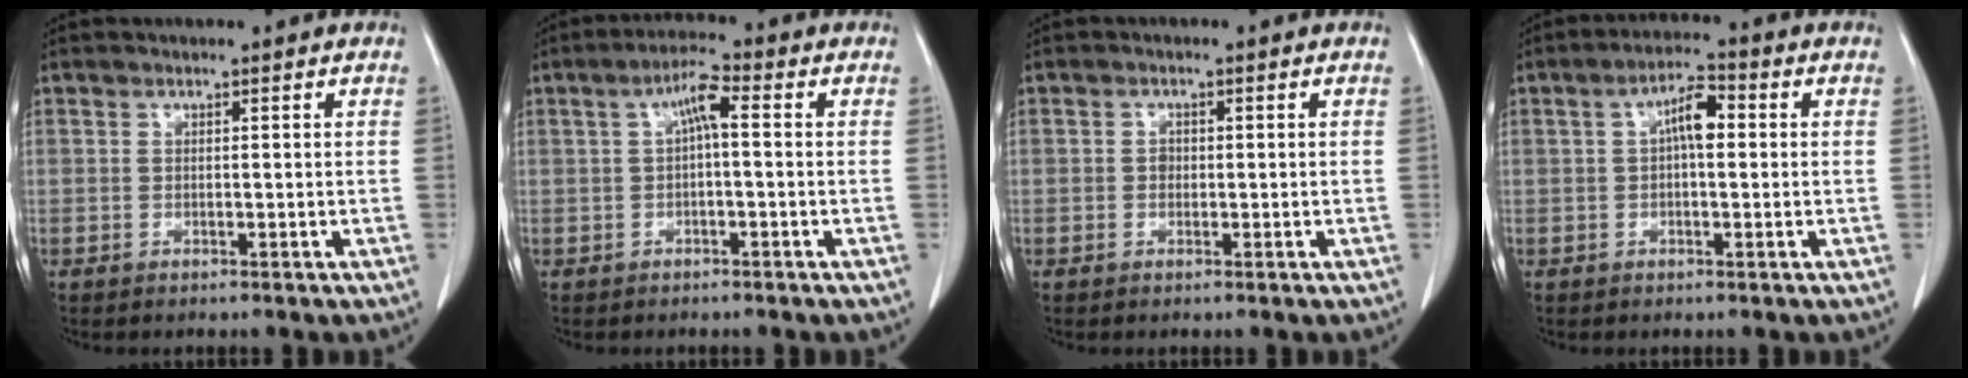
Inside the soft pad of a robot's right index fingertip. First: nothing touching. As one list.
[{"total": 4.3, "force": [0.6, 0.7, 4.2], "torque": [-0.076, 0.016, 0.008]}, {"total": 1.1, "force": [-0.1, 0.9, 0.6], "torque": [-0.008, 0.003, -0.003]}, {"total": 5.0, "force": [0.7, 1.6, 4.7], "torque": [-0.085, 0.019, 0.009]}]